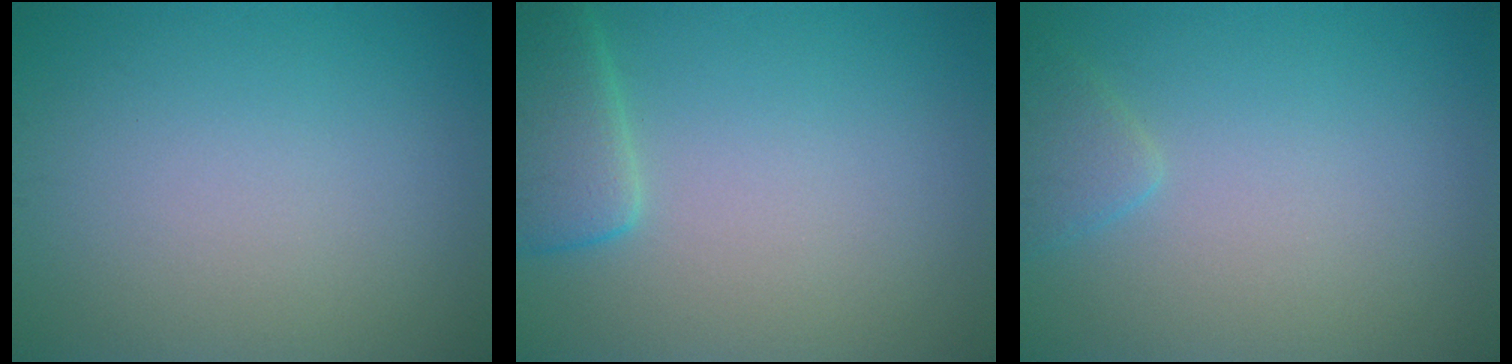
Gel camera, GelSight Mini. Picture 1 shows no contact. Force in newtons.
{"total": 3.7, "press": 3.7, "slide": 0.4}
{"total": 1.6, "press": 1.6, "slide": 0.1}